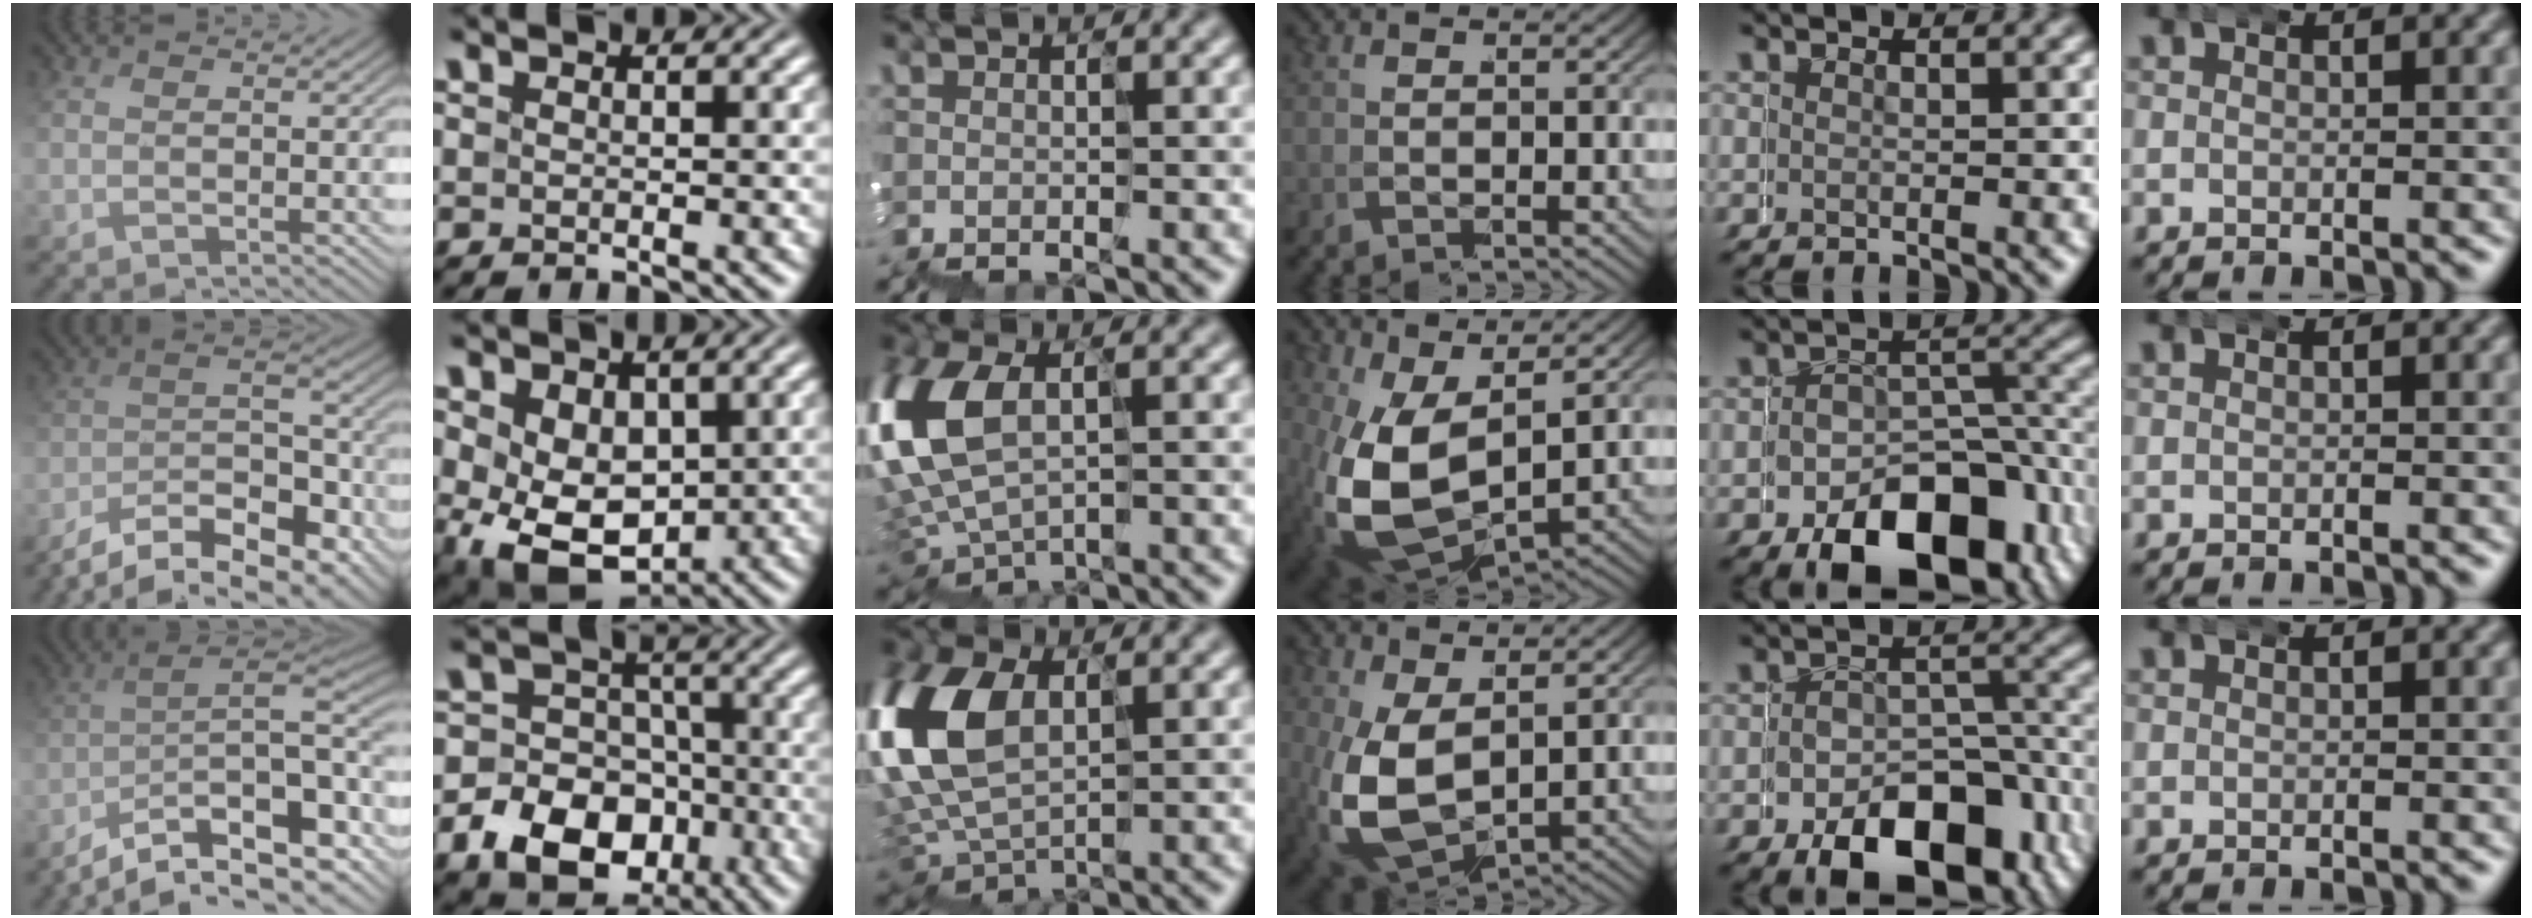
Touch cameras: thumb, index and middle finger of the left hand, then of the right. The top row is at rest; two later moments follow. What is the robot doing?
{"motion": "wrap", "object": "belt"}